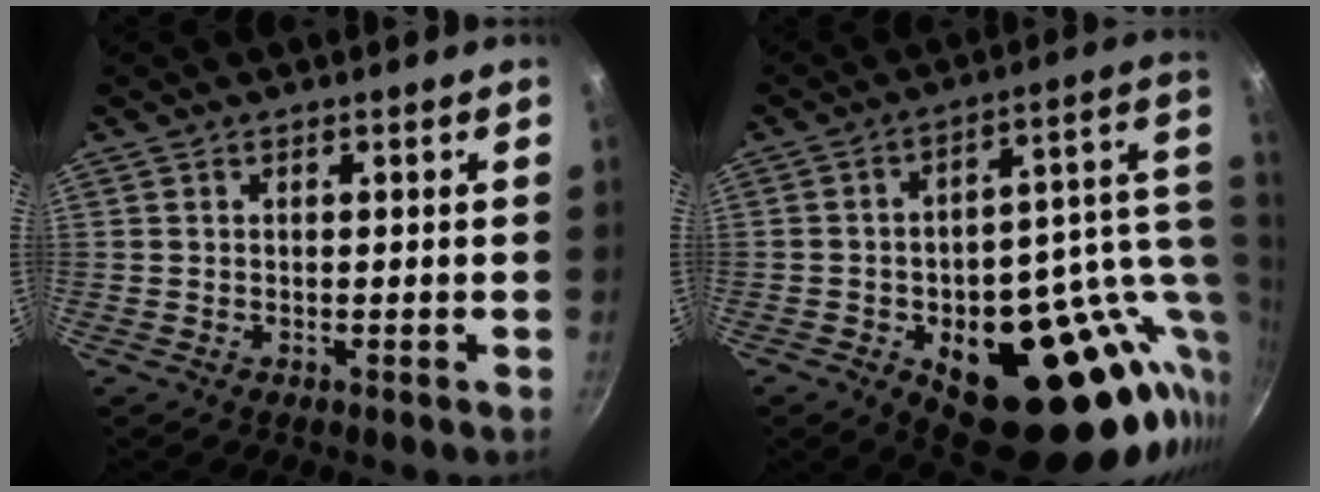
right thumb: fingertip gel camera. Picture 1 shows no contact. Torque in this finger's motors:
{"motor_torque": [2.80, 2.17, 1.95, -0.82, 0.19]}